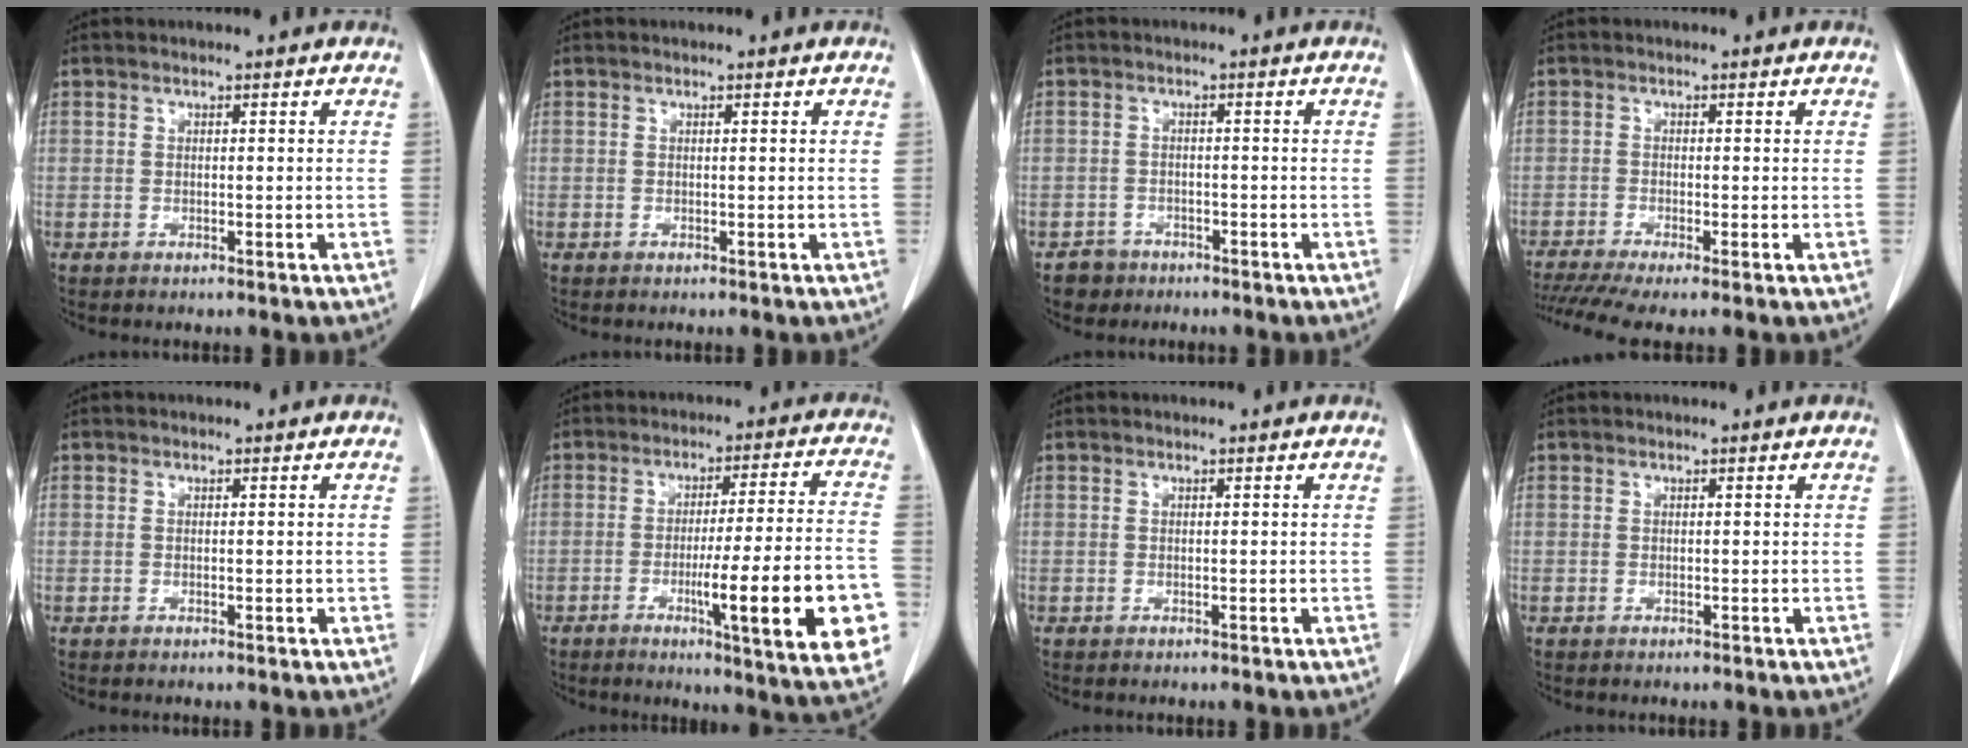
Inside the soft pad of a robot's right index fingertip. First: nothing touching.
{"total": 0.0}
{"total": 2.7, "force": [-1.7, 2.1, -0.4], "torque": [0.005, 0.011, -0.027]}
{"total": 6.4, "force": [-4.6, 0.4, 4.4], "torque": [-0.076, -0.008, -0.080]}
{"total": 0.0}
{"total": 18.8, "force": [-5.6, 0.0, 18.0], "torque": [-0.203, -0.015, -0.076]}
{"total": 0.0}
{"total": 0.0}